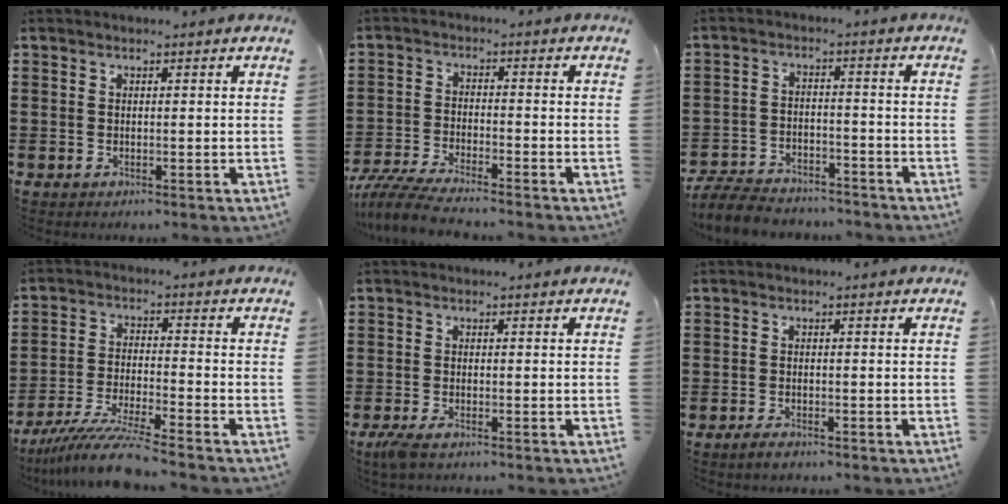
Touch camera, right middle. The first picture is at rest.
{"total": 5.3, "force": [-4.9, 0.2, 1.9], "torque": [-0.052, -0.013, -0.099]}
{"total": 6.6, "force": [-6.3, 1.3, 1.5], "torque": [-0.035, 0.011, -0.125]}
{"total": 8.1, "force": [-7.0, -0.2, 4.1], "torque": [-0.093, -0.015, -0.137]}
{"total": 1.6, "force": [-1.0, 0.3, 1.2], "torque": [-0.029, -0.005, -0.021]}
{"total": 1.3, "force": [-1.0, 0.3, 0.8], "torque": [-0.017, -0.004, -0.018]}